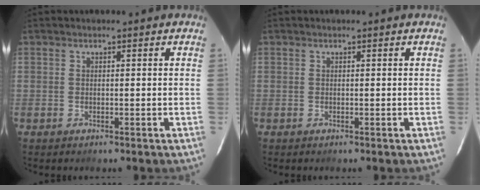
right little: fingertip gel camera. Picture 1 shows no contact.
{"total": 0.0}